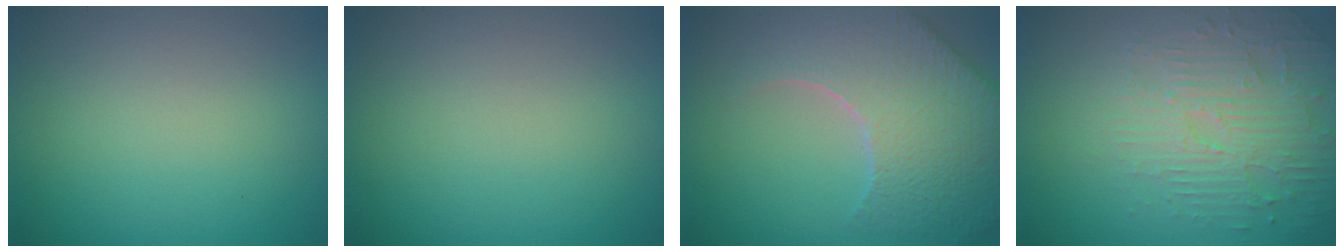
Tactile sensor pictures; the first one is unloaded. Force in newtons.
{"total": 0.0}
{"total": 9.1, "press": 6.4, "slide": 6.5}
{"total": 4.7, "press": 3.7, "slide": 2.9}